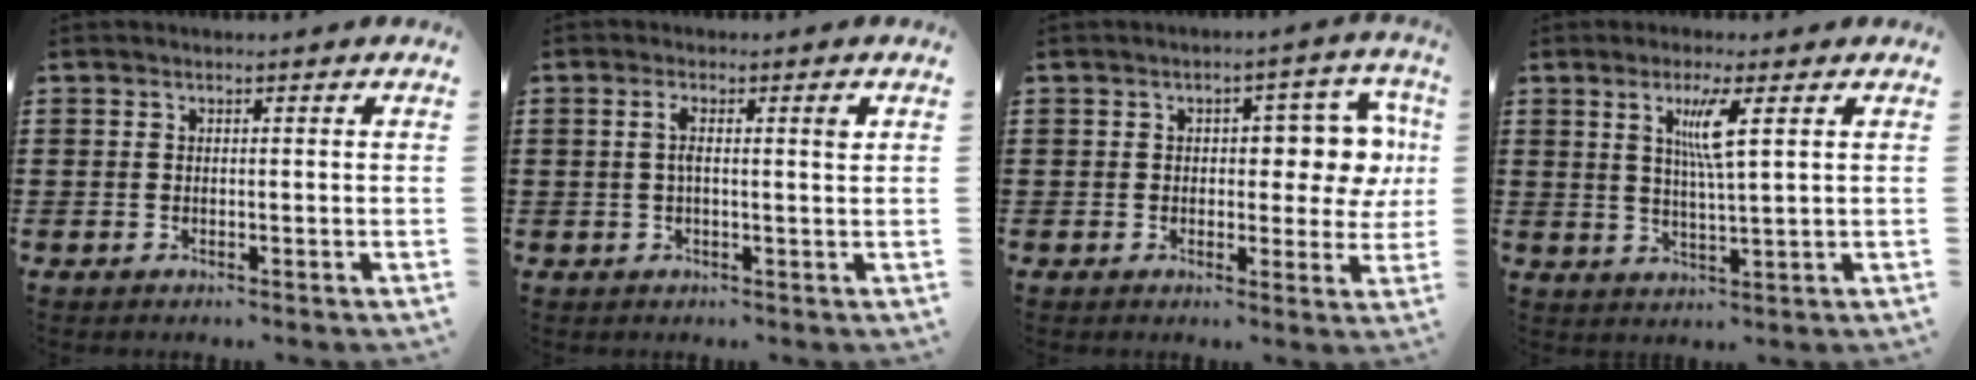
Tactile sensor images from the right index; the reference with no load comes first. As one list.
[{"total": 2.8, "force": [0.5, 0.2, 2.8], "torque": [-0.054, 0.002, 0.005]}, {"total": 7.8, "force": [1.2, 4.2, 6.5], "torque": [-0.079, -0.005, 0.009]}, {"total": 5.4, "force": [2.1, 0.3, 5.0], "torque": [-0.104, 0.002, 0.031]}]